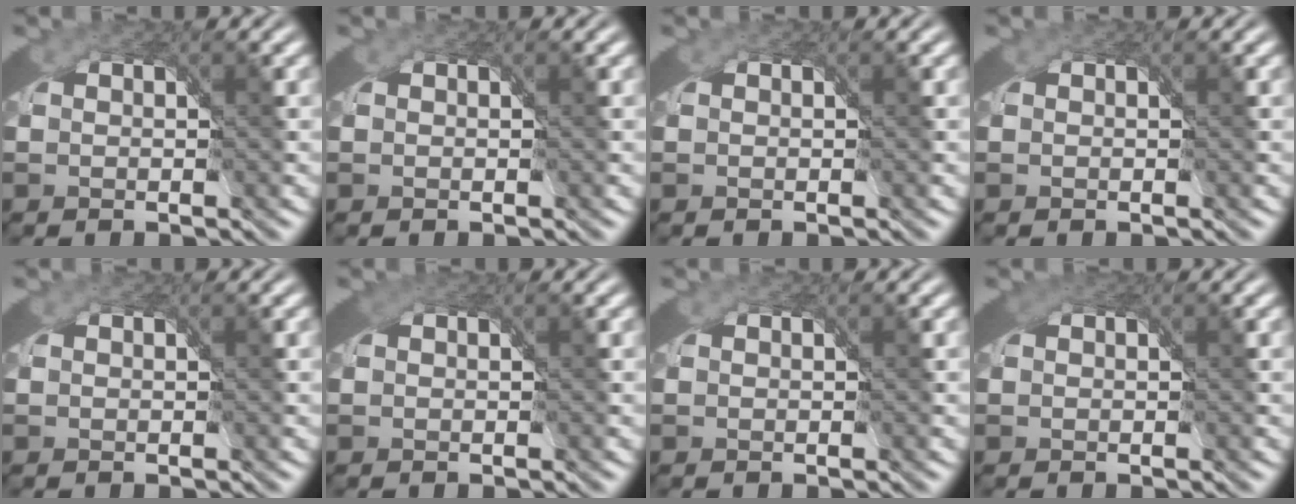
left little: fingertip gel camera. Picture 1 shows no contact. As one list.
[{"total": 0.0}, {"total": 0.0}, {"total": 0.0}, {"total": 0.0}, {"total": 1.6, "force": [0.6, 1.3, 0.7], "torque": [-0.010, -0.001, 0.005]}, {"total": 0.0}, {"total": 1.7, "force": [0.5, 1.4, 0.8], "torque": [-0.013, -0.002, 0.003]}]